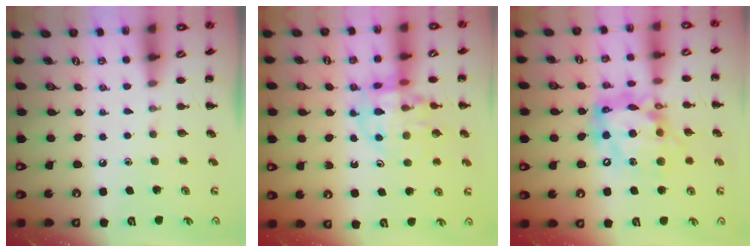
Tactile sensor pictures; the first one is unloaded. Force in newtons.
{"total": 12.2, "press": 11.9, "slide": 2.7}
{"total": 16.2, "press": 15.6, "slide": 4.2}